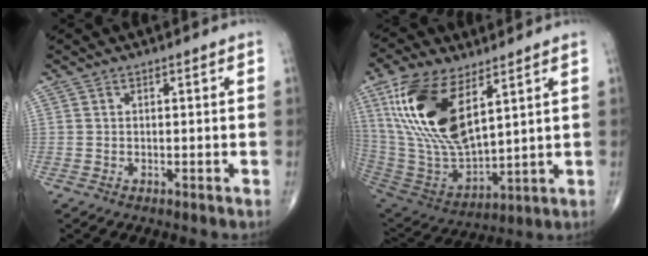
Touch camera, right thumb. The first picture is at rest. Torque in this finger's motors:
{"motor_torque": [0.75, 4.07, 1.92, 0.85, 0.69]}